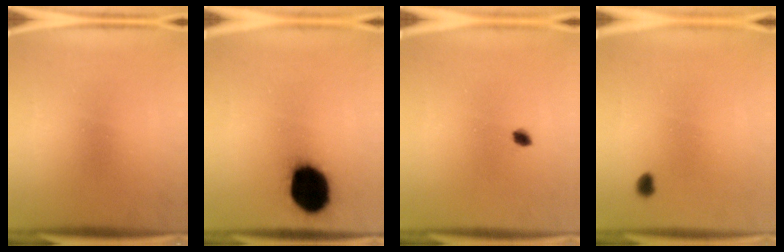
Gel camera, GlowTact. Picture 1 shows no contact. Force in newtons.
{"total": 18.4}
{"total": 1.5}
{"total": 1.3}